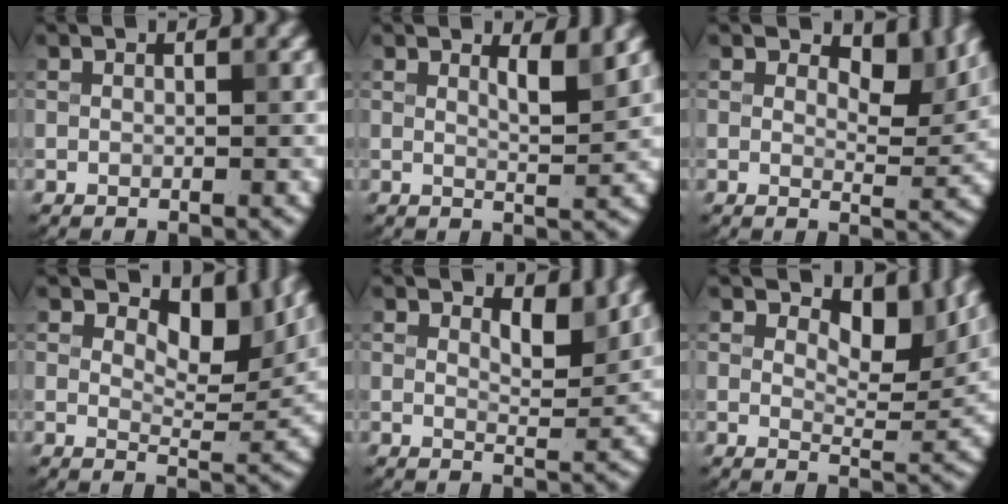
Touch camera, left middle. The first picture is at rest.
{"total": 2.3, "force": [1.4, 0.5, 1.7], "torque": [-0.019, -0.005, 0.022]}
{"total": 4.3, "force": [2.5, 2.0, 2.8], "torque": [-0.041, -0.006, 0.033]}
{"total": 5.5, "force": [3.1, 2.6, 3.8], "torque": [-0.051, -0.010, 0.040]}
{"total": 2.5, "force": [1.6, 0.9, 1.7], "torque": [-0.026, -0.008, 0.022]}
{"total": 5.1, "force": [3.0, 2.3, 3.4], "torque": [-0.048, -0.011, 0.038]}